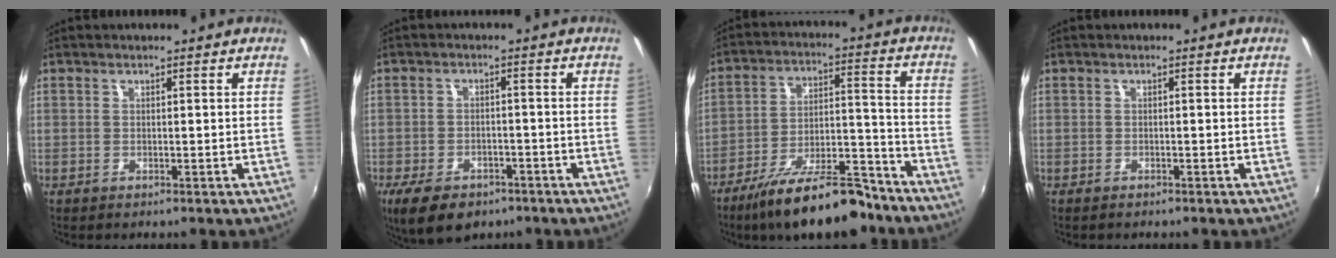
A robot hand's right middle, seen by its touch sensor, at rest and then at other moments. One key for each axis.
{"total": 10.3, "fx": -7.0, "fy": 5.3, "fz": 5.5, "tx": -0.126, "ty": -0.026, "tz": -0.112}
{"total": 18.8, "fx": -14.8, "fy": 5.3, "fz": 10.3, "tx": -0.184, "ty": -0.005, "tz": -0.228}
{"total": 1.0, "fx": -0.9, "fy": 0.4, "fz": 0.3, "tx": -0.008, "ty": -0.004, "tz": -0.015}